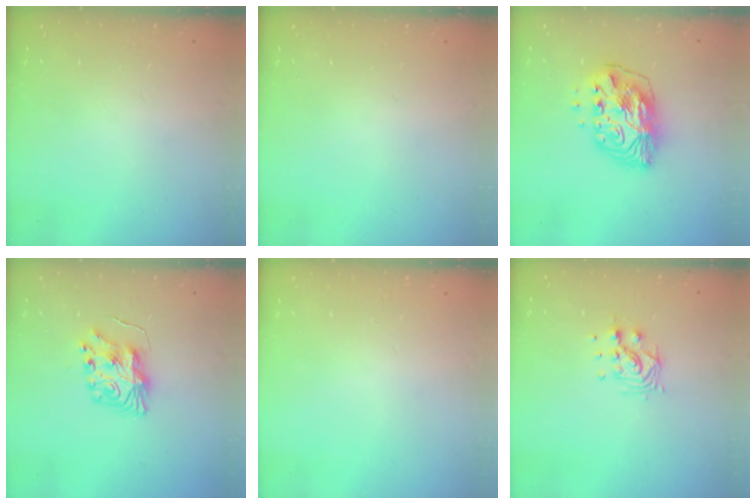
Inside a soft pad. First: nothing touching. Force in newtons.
{"total": 0.0}
{"total": 13.7, "press": 13.7, "slide": 1.0}
{"total": 8.5, "press": 8.5, "slide": 0.4}
{"total": 0.0}
{"total": 8.4, "press": 8.4, "slide": 0.3}